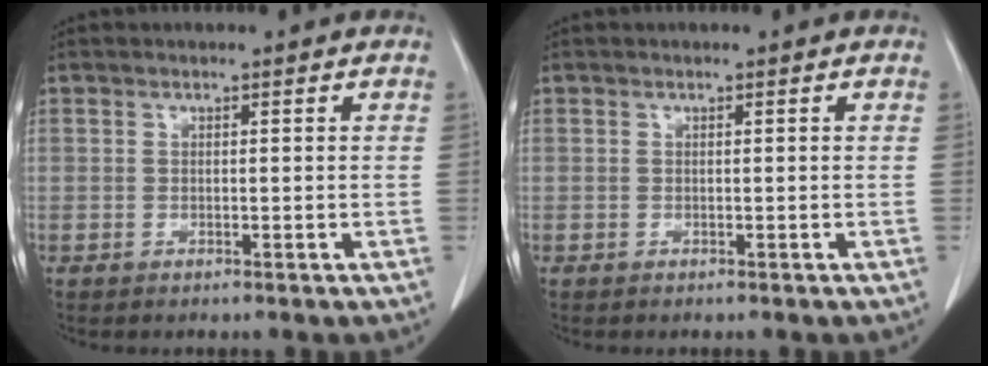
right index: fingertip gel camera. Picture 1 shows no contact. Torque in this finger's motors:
{"motor_torque": [-0.43, 0.43, -0.33, -0.08]}